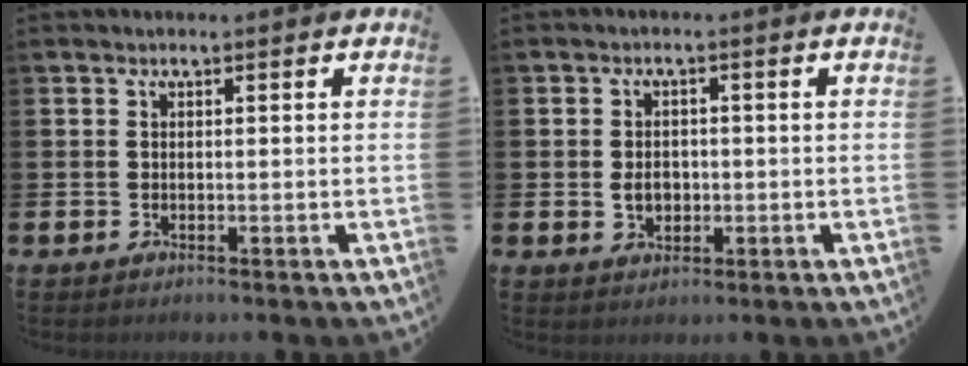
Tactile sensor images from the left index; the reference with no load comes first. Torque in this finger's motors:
{"motor_torque": [0.32, -0.18, 0.03, 0.08]}